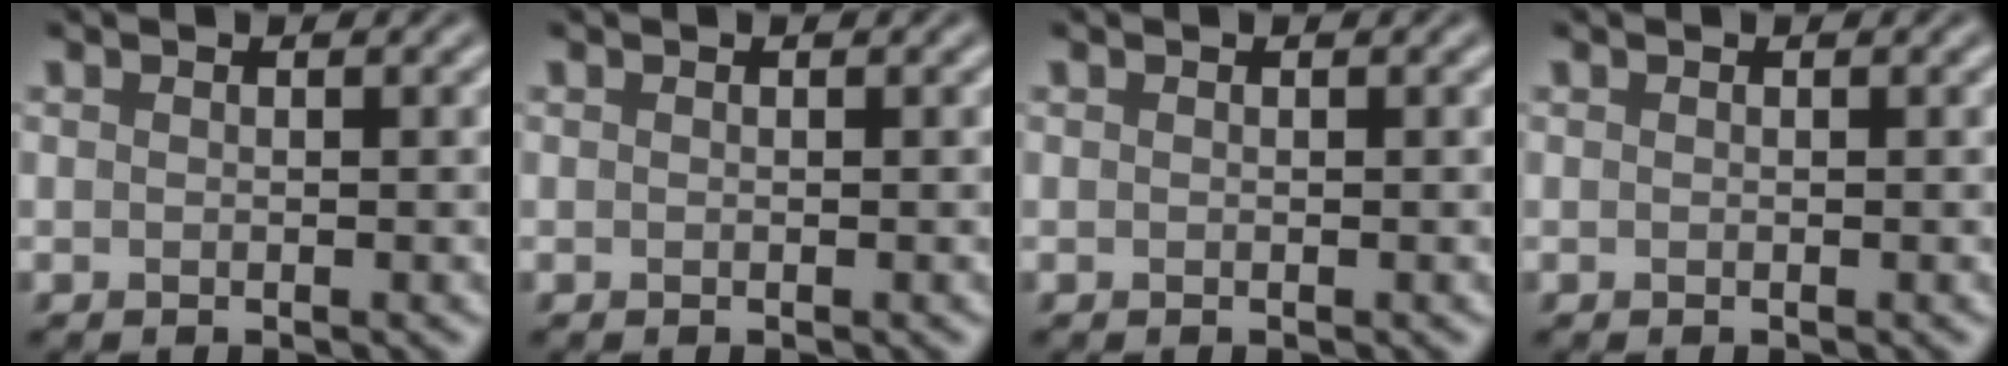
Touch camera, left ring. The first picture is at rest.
{"total": 0.0}
{"total": 0.0}
{"total": 0.0}